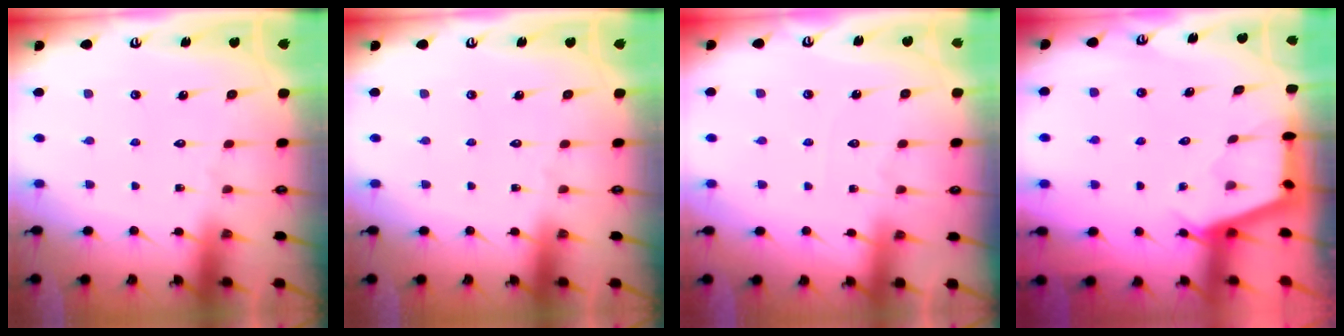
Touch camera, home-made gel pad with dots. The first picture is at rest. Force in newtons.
{"total": 0.0}
{"total": 2.0, "press": 2.0, "slide": 0.3}
{"total": 2.8, "press": 2.7, "slide": 0.4}